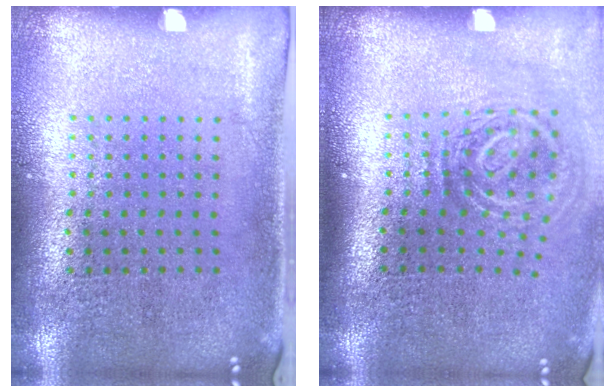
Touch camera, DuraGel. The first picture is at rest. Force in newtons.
{"total": 1.9, "press": 1.2, "slide": 1.5}